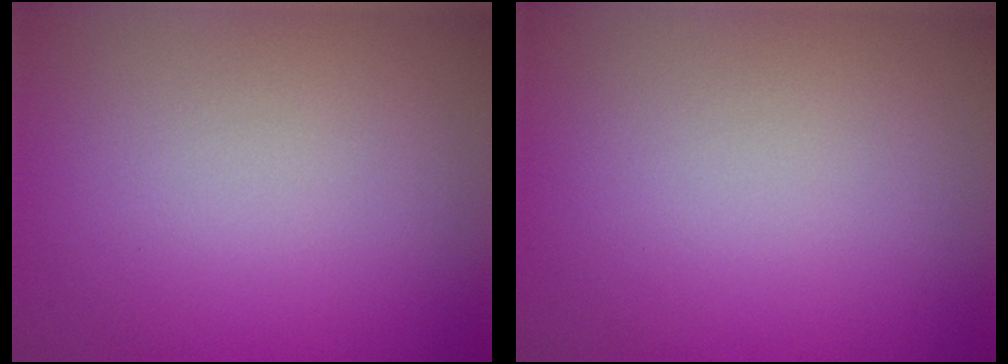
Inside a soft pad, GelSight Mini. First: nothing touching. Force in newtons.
{"total": 0.0}